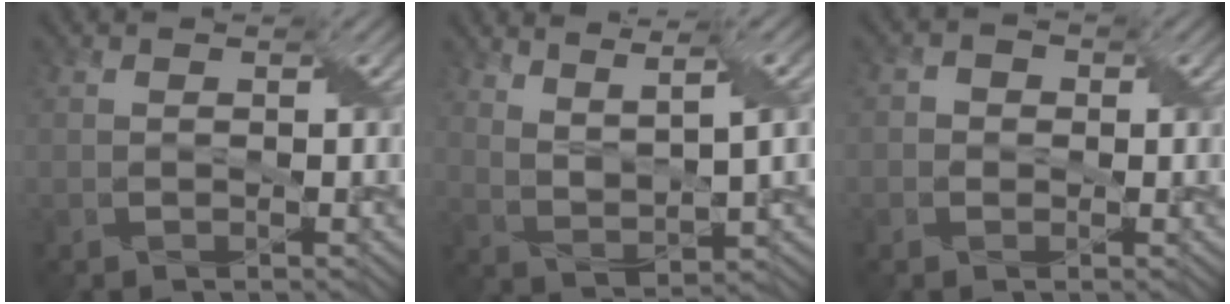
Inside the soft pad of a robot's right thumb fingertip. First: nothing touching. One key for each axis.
{"total": 7.3, "fx": 4.8, "fy": 1.3, "fz": 5.3, "tx": -0.103, "ty": 0.004, "tz": 0.090}
{"total": 1.7, "fx": -0.1, "fy": 1.6, "fz": 0.4, "tx": -0.003, "ty": 0.004, "tz": -0.009}